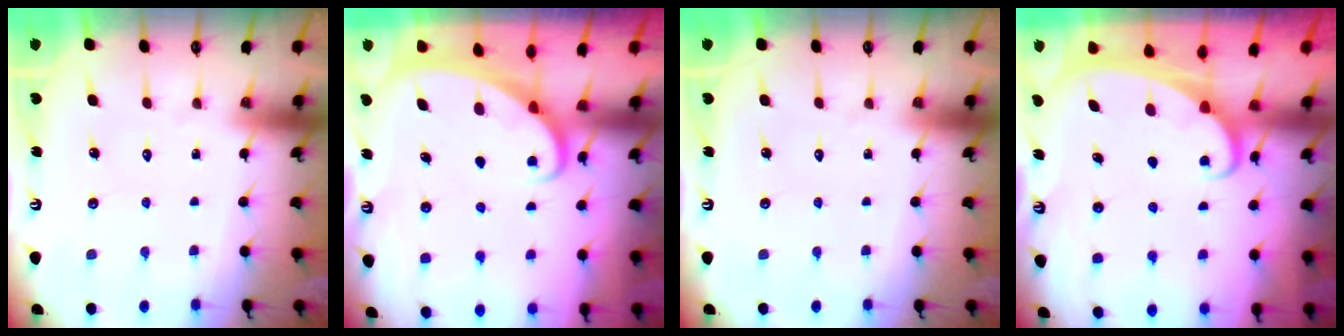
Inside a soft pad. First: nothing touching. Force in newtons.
{"total": 1.9, "press": 1.9, "slide": 0.2}
{"total": 0.0}
{"total": 1.9, "press": 1.9, "slide": 0.1}